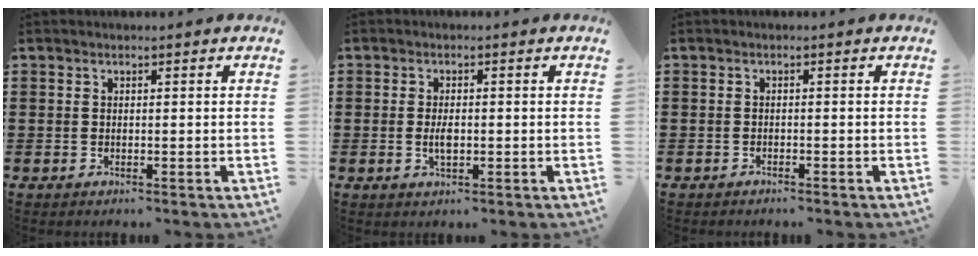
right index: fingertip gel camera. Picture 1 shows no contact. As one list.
[{"total": 2.8, "force": [-0.2, 1.0, 2.6], "torque": [-0.055, -0.002, -0.006]}, {"total": 0.9, "force": [-0.9, 0.0, 0.1], "torque": [-0.005, -0.003, -0.017]}]